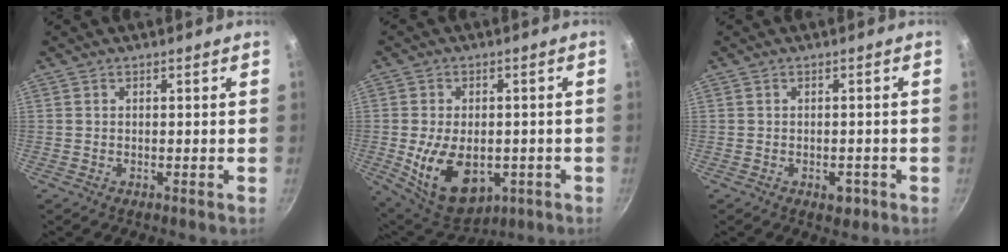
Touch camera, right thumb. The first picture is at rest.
{"total": 14.3, "force": [-3.0, 9.1, 10.5], "torque": [-0.156, -0.001, -0.026]}
{"total": 2.8, "force": [-1.3, 1.7, 1.7], "torque": [-0.015, 0.013, -0.009]}